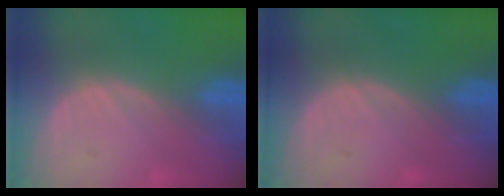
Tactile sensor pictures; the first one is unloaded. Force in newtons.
{"total": 0.0}